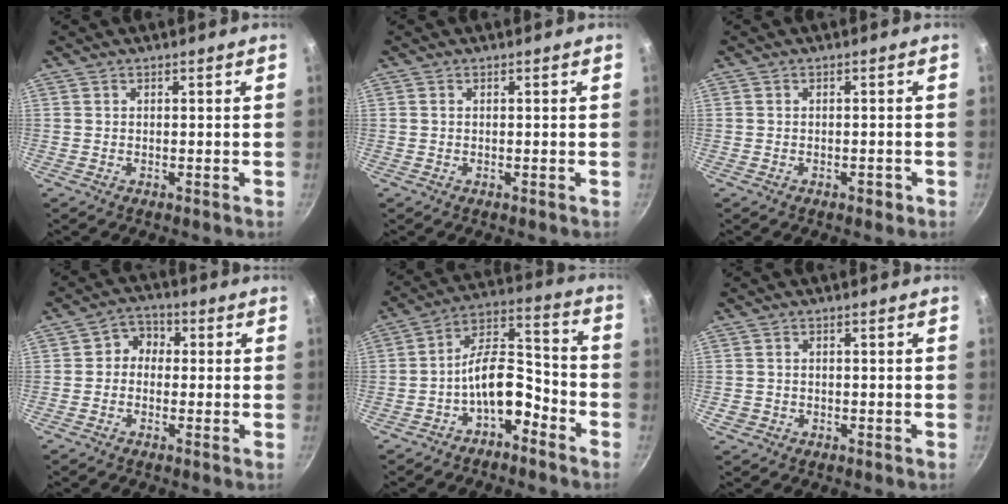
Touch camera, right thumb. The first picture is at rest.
{"total": 0.0}
{"total": 1.3, "force": [-0.8, 0.8, 0.8], "torque": [-0.005, 0.011, -0.005]}
{"total": 3.0, "force": [-0.2, 2.6, 1.4], "torque": [-0.007, 0.008, -0.013]}
{"total": 11.1, "force": [-5.4, 5.7, 7.8], "torque": [-0.106, 0.075, -0.095]}
{"total": 1.6, "force": [-0.5, 1.4, 0.5], "torque": [-0.010, 0.003, -0.005]}